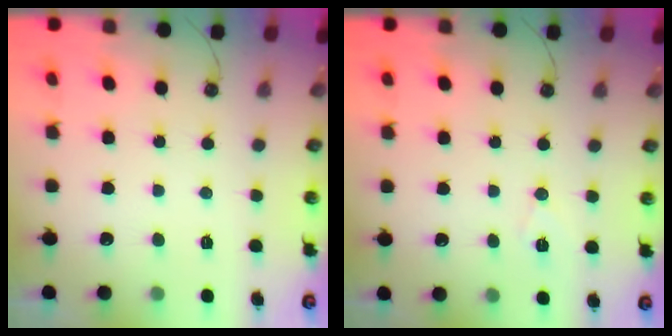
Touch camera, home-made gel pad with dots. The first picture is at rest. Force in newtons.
{"total": 6.9, "press": 5.3, "slide": 4.5}